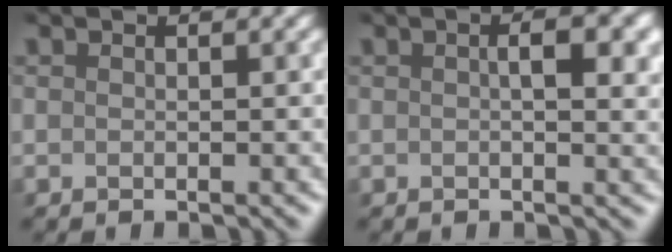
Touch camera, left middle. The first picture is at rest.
{"total": 4.4, "force": [1.0, 1.7, 3.9], "torque": [-0.027, 0.012, 0.005]}